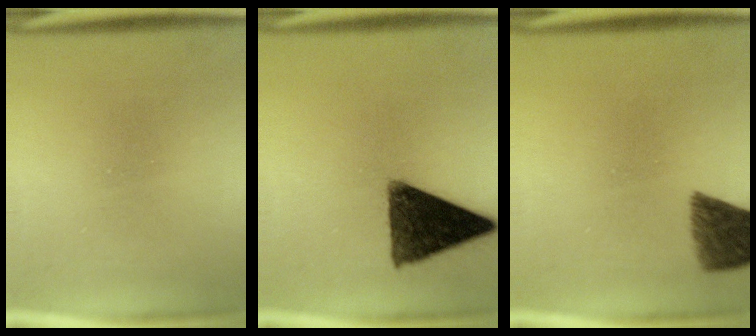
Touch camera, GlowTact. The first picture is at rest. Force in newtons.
{"total": 13.5}
{"total": 7.4}